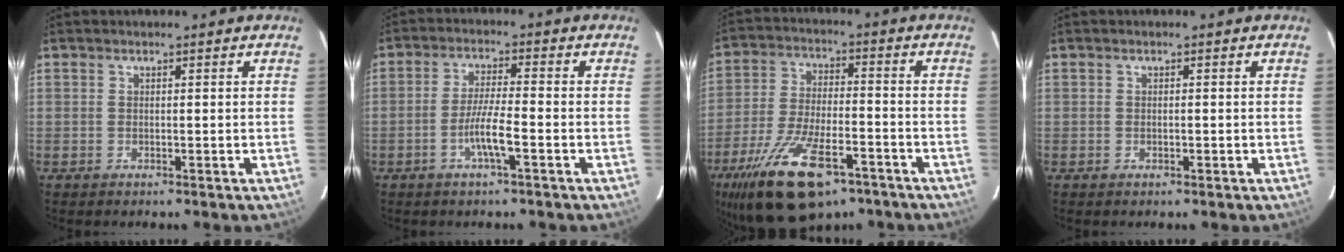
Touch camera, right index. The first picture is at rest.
{"total": 5.6, "force": [-2.2, 0.1, 5.2], "torque": [-0.100, -0.001, -0.044]}
{"total": 16.4, "force": [-10.4, 5.4, 11.6], "torque": [-0.233, -0.023, -0.180]}
{"total": 0.5, "force": [-0.2, 0.2, 0.5], "torque": [-0.011, -0.001, -0.001]}